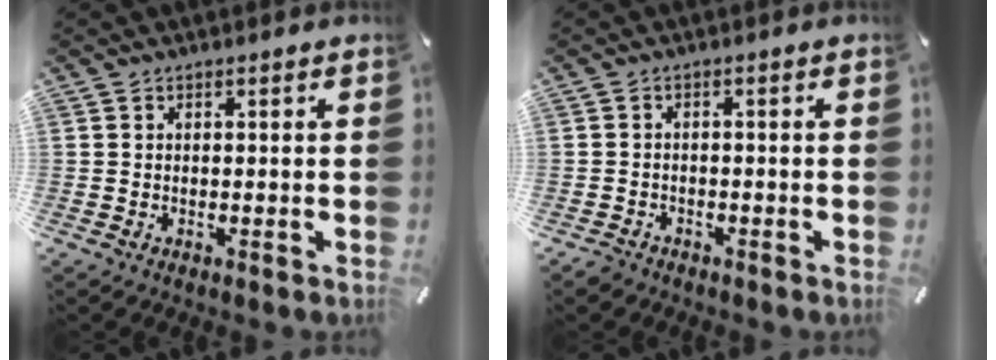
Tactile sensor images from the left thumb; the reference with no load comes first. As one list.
[{"total": 2.0, "force": [-1.6, 1.0, 0.4], "torque": [-0.013, 0.007, -0.037]}]